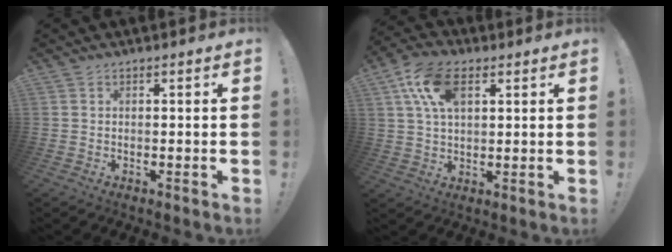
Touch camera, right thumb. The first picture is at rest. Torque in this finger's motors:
{"motor_torque": [1.50, 1.11, 0.57, -0.51, 0.09]}